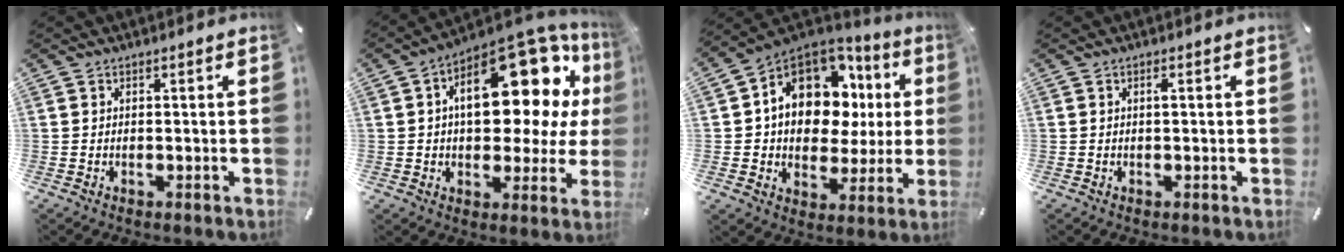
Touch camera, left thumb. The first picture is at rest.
{"total": 22.6, "force": [7.8, 11.4, 17.9], "torque": [-0.252, -0.056, 0.129]}
{"total": 15.9, "force": [5.0, 11.9, 9.4], "torque": [-0.157, -0.032, 0.089]}
{"total": 0.9, "force": [0.1, 0.1, 0.9], "torque": [-0.017, 0.000, 0.001]}